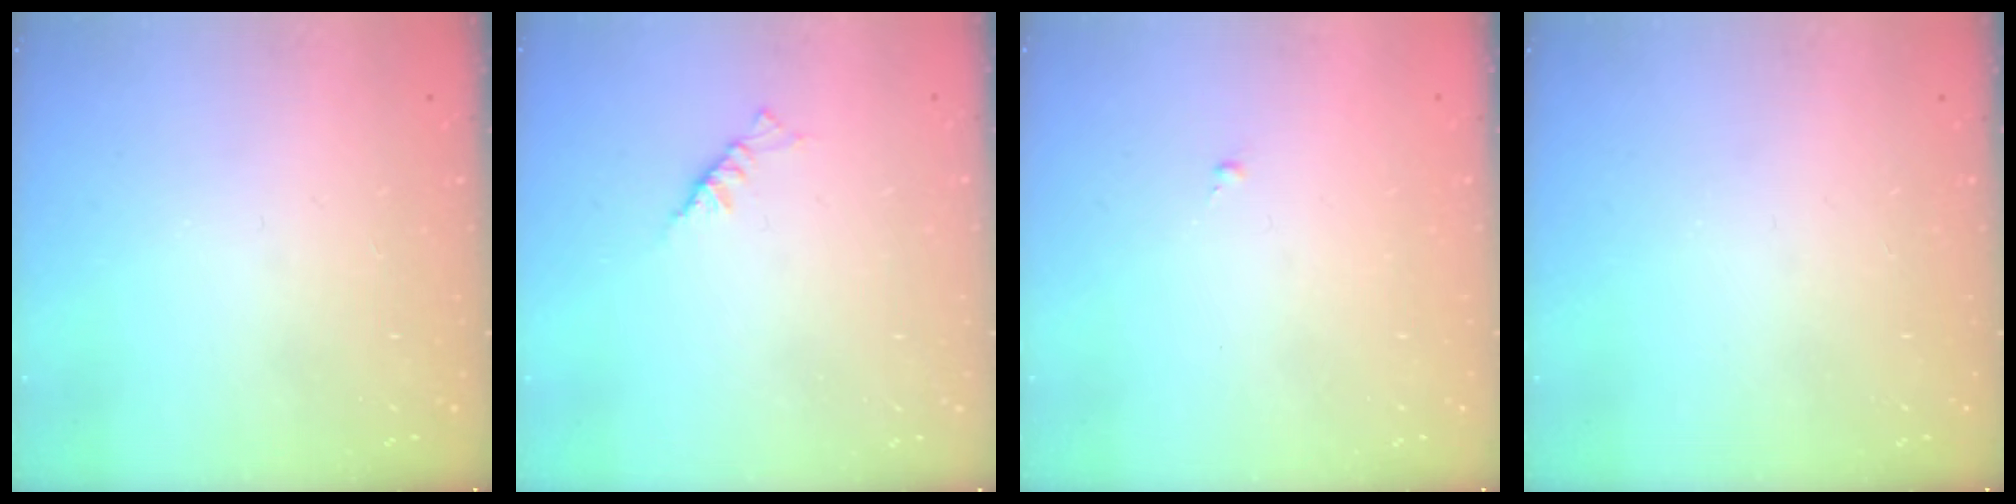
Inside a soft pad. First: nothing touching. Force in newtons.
{"total": 2.3, "press": 2.2, "slide": 0.5}
{"total": 0.0}
{"total": 0.0}